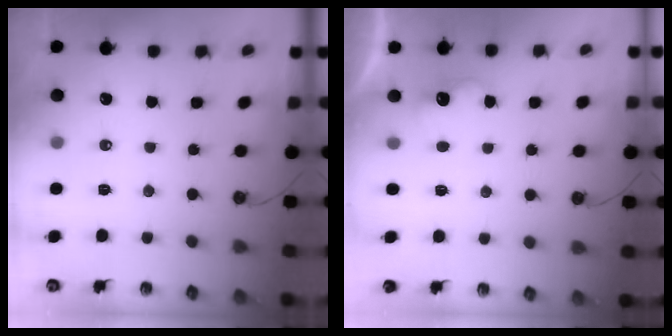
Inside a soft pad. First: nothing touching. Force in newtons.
{"total": 2.7, "press": 2.6, "slide": 0.9}